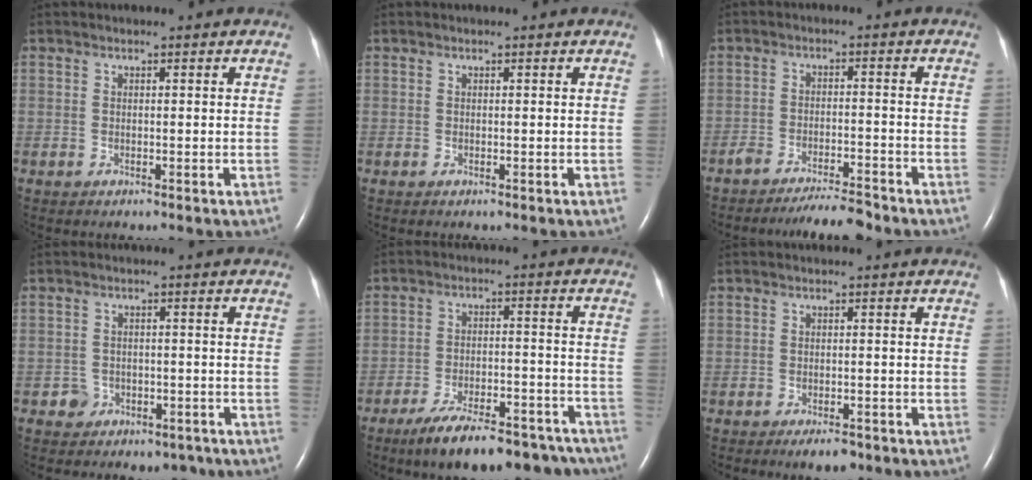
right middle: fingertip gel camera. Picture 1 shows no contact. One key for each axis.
{"total": 0.0}
{"total": 5.9, "fx": -5.5, "fy": 0.4, "fz": 2.1, "tx": -0.030, "ty": -0.013, "tz": -0.092}
{"total": 3.8, "fx": -2.3, "fy": 3.1, "fz": 0.5, "tx": 0.004, "ty": 0.016, "tz": -0.025}
{"total": 16.9, "fx": -13.9, "fy": 5.3, "fz": 8.2, "tx": -0.089, "ty": 0.020, "tz": -0.198}
{"total": 3.0, "fx": -2.1, "fy": 1.0, "fz": 1.9, "tx": -0.029, "ty": -0.003, "tz": -0.025}